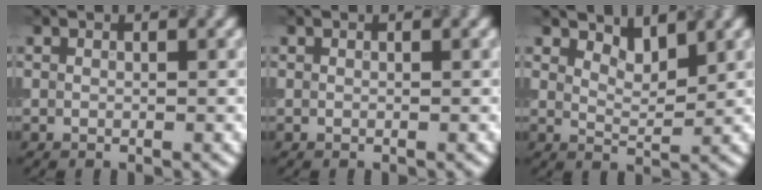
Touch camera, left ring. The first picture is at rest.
{"total": 0.0}
{"total": 2.3, "force": [2.1, 0.5, 0.8], "torque": [-0.018, -0.009, 0.036]}